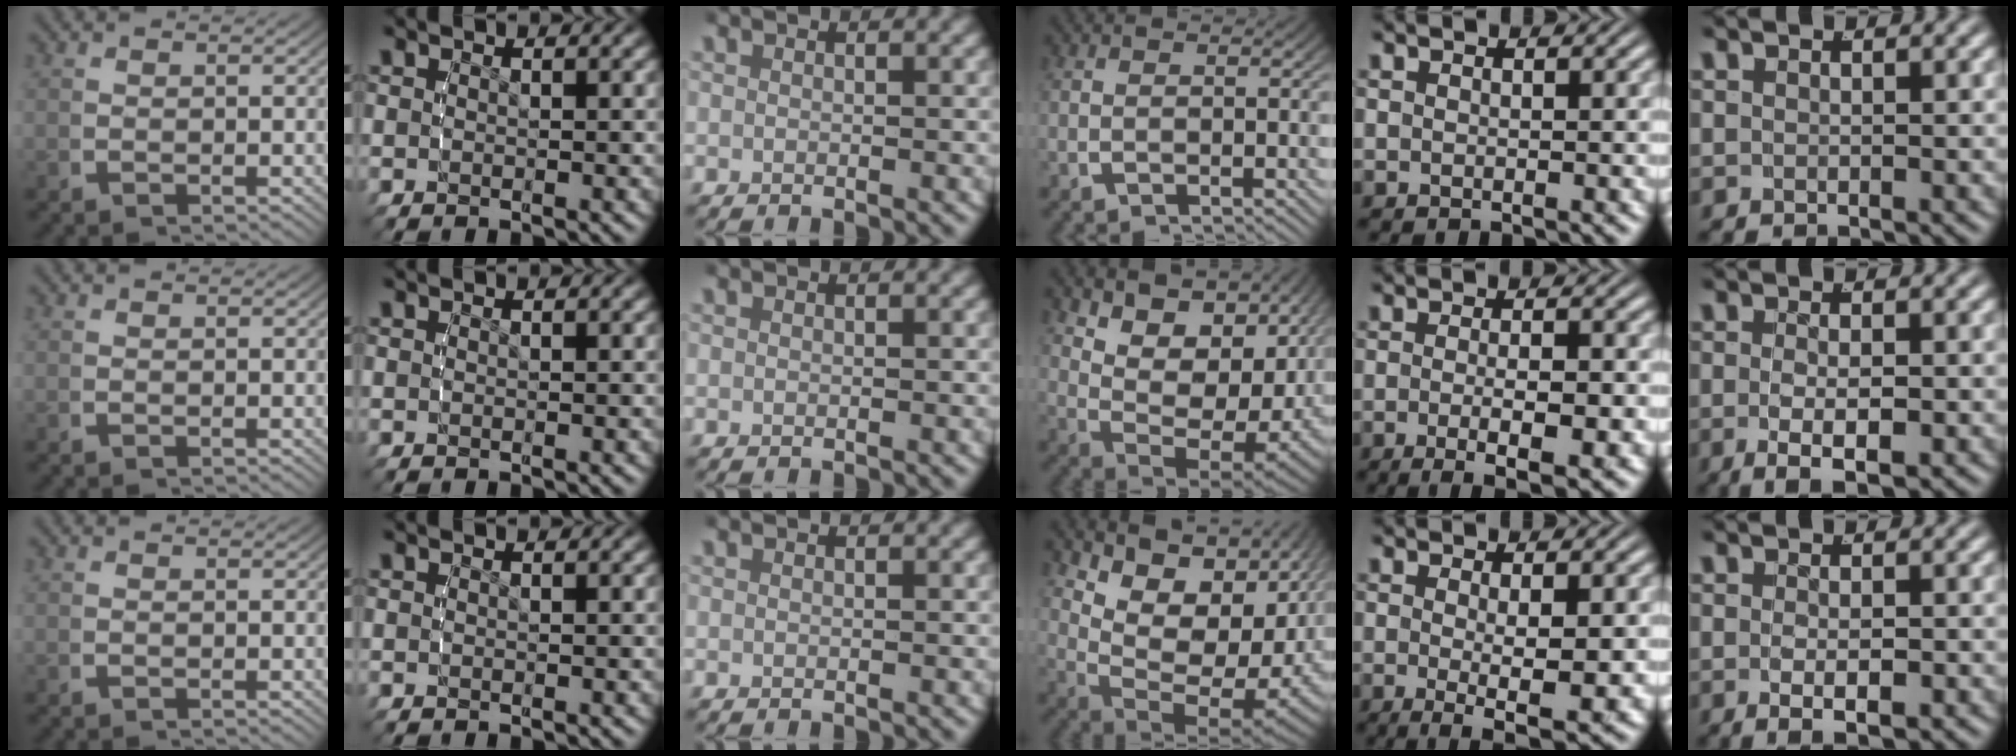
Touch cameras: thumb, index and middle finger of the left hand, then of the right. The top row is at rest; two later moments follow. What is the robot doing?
{"motion": "lift_and_place", "object": "bandage"}